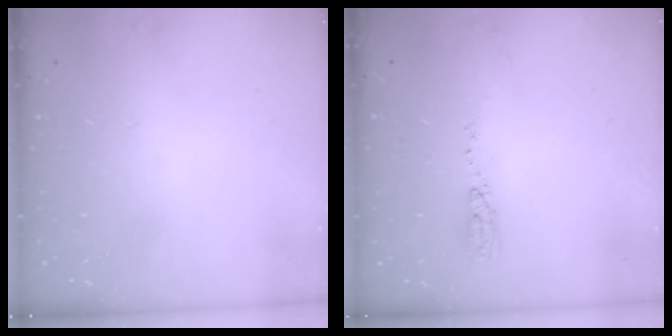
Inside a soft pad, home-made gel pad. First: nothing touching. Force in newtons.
{"total": 14.7, "press": 6.3, "slide": 13.3}